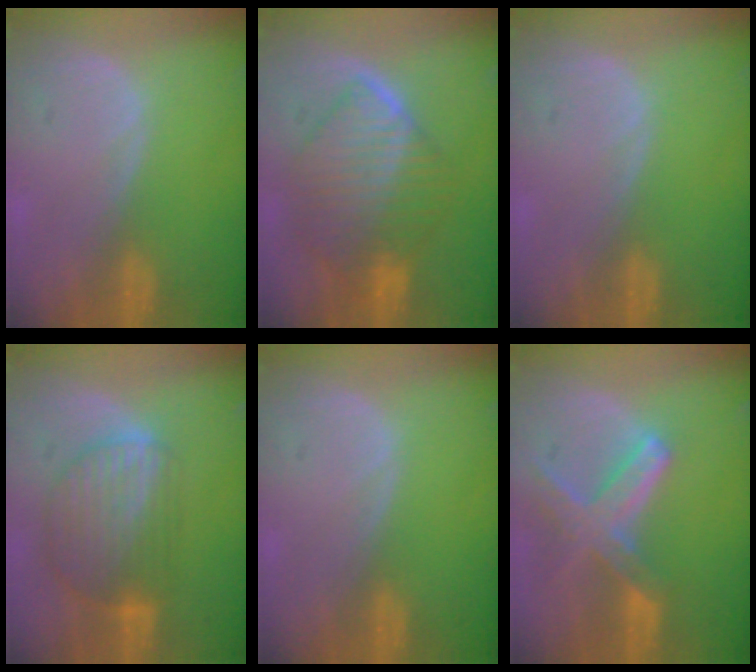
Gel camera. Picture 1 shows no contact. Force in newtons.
{"total": 10.3, "press": 10.2, "slide": 1.0}
{"total": 0.0}
{"total": 8.7, "press": 7.7, "slide": 4.1}
{"total": 0.0}
{"total": 8.2, "press": 7.3, "slide": 3.9}